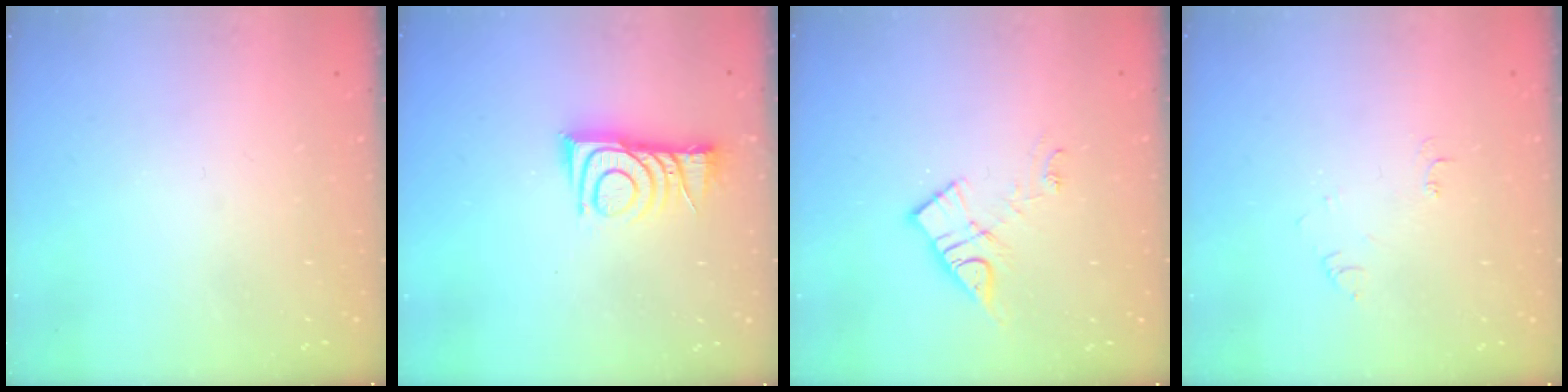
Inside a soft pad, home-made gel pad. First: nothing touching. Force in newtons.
{"total": 10.0, "press": 10.0, "slide": 0.5}
{"total": 9.8, "press": 9.7, "slide": 0.6}
{"total": 4.0, "press": 3.9, "slide": 0.5}